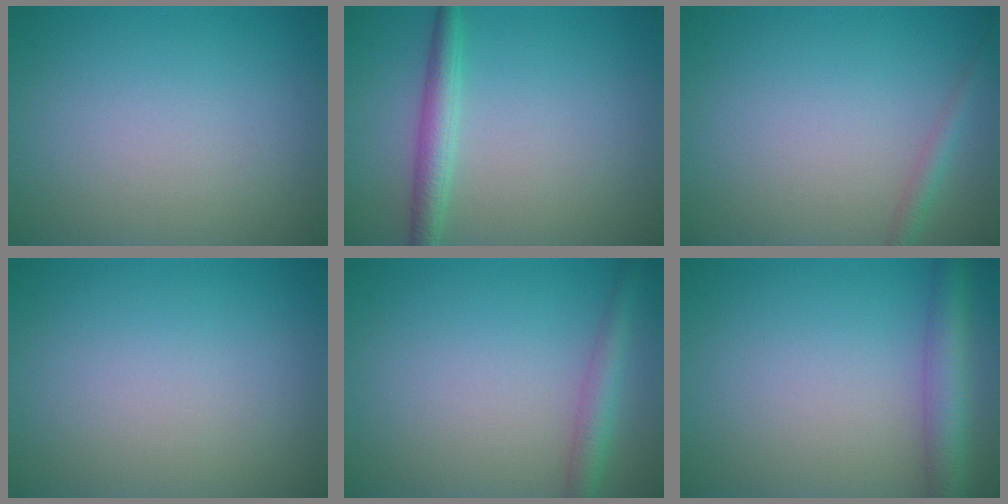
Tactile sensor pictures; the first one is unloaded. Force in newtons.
{"total": 2.6, "press": 2.6, "slide": 0.0}
{"total": 1.3, "press": 1.3, "slide": 0.1}
{"total": 0.0}
{"total": 2.7, "press": 2.7, "slide": 0.1}
{"total": 4.2, "press": 4.2, "slide": 0.1}